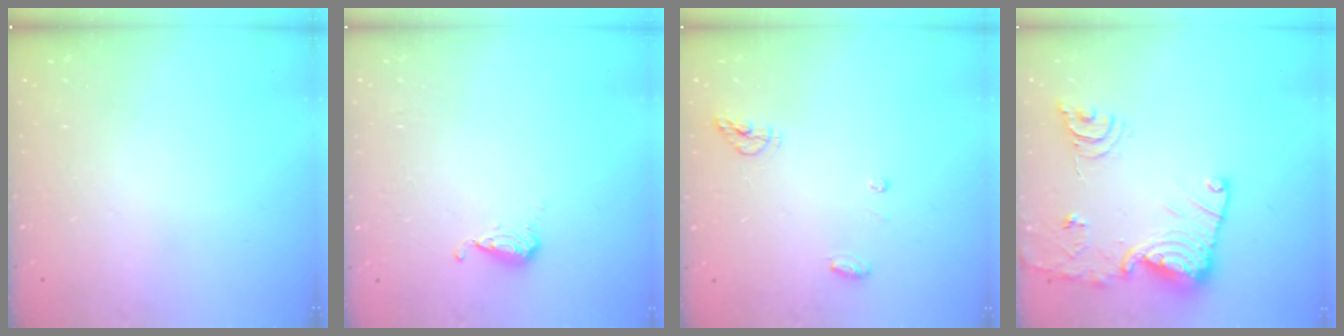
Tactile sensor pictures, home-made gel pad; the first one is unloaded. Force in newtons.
{"total": 4.7, "press": 4.7, "slide": 0.7}
{"total": 5.3, "press": 5.3, "slide": 0.2}
{"total": 16.2, "press": 16.2, "slide": 1.1}